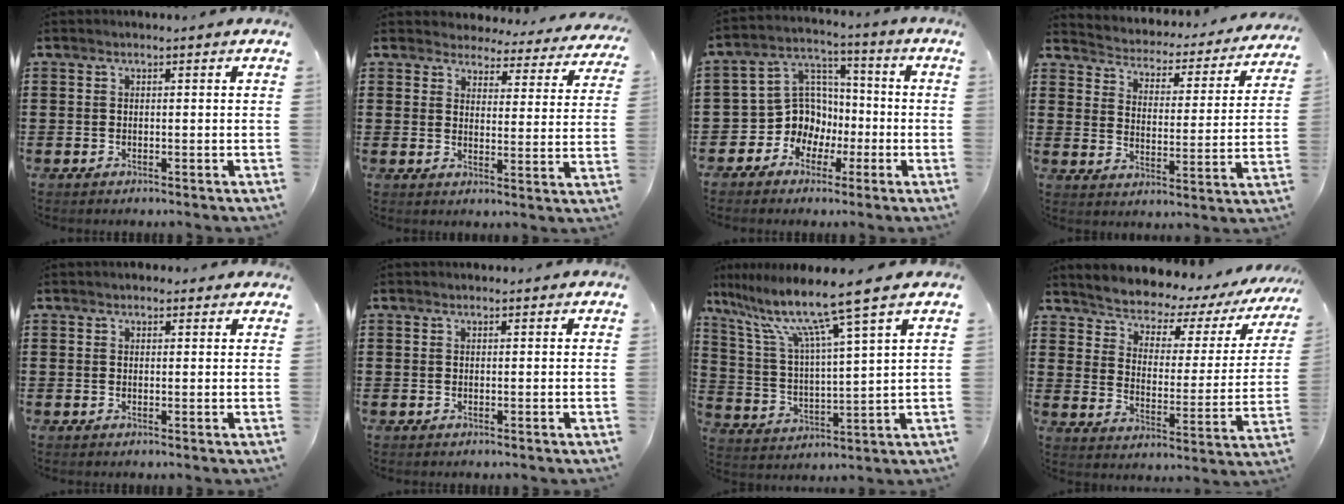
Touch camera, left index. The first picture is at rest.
{"total": 4.0, "force": [3.9, 0.7, 0.2], "torque": [-0.021, -0.030, 0.064]}
{"total": 8.9, "force": [-2.1, 8.2, 2.4], "torque": [-0.085, 0.006, -0.037]}
{"total": 2.5, "force": [2.5, 0.3, 0.0], "torque": [-0.020, -0.029, 0.031]}
{"total": 1.6, "force": [1.4, 0.7, 0.3], "torque": [0.000, 0.002, 0.026]}
{"total": 0.5, "force": [0.4, 0.3, 0.1], "torque": [-0.004, 0.003, 0.009]}
{"total": 11.0, "force": [8.2, -0.3, 7.3], "torque": [-0.172, -0.042, 0.131]}
{"total": 3.6, "force": [3.5, 0.7, 0.5], "torque": [-0.035, -0.042, 0.049]}